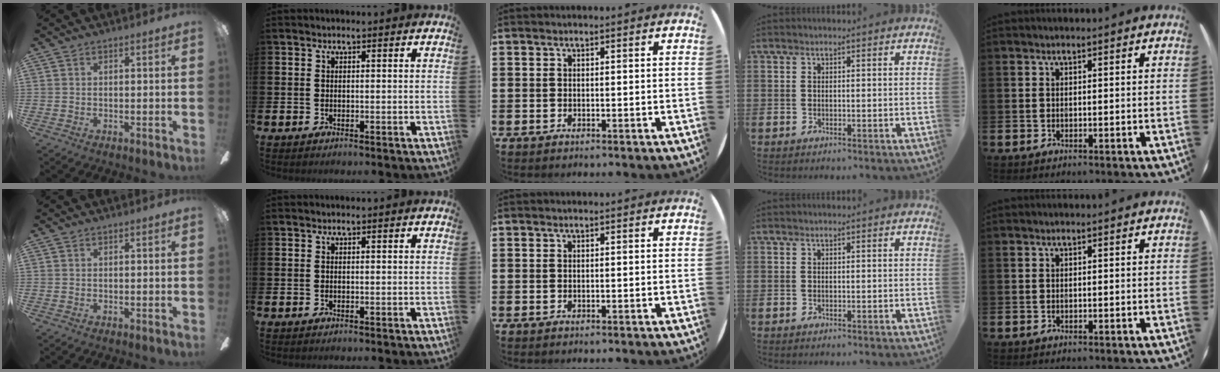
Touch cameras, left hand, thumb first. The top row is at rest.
{}